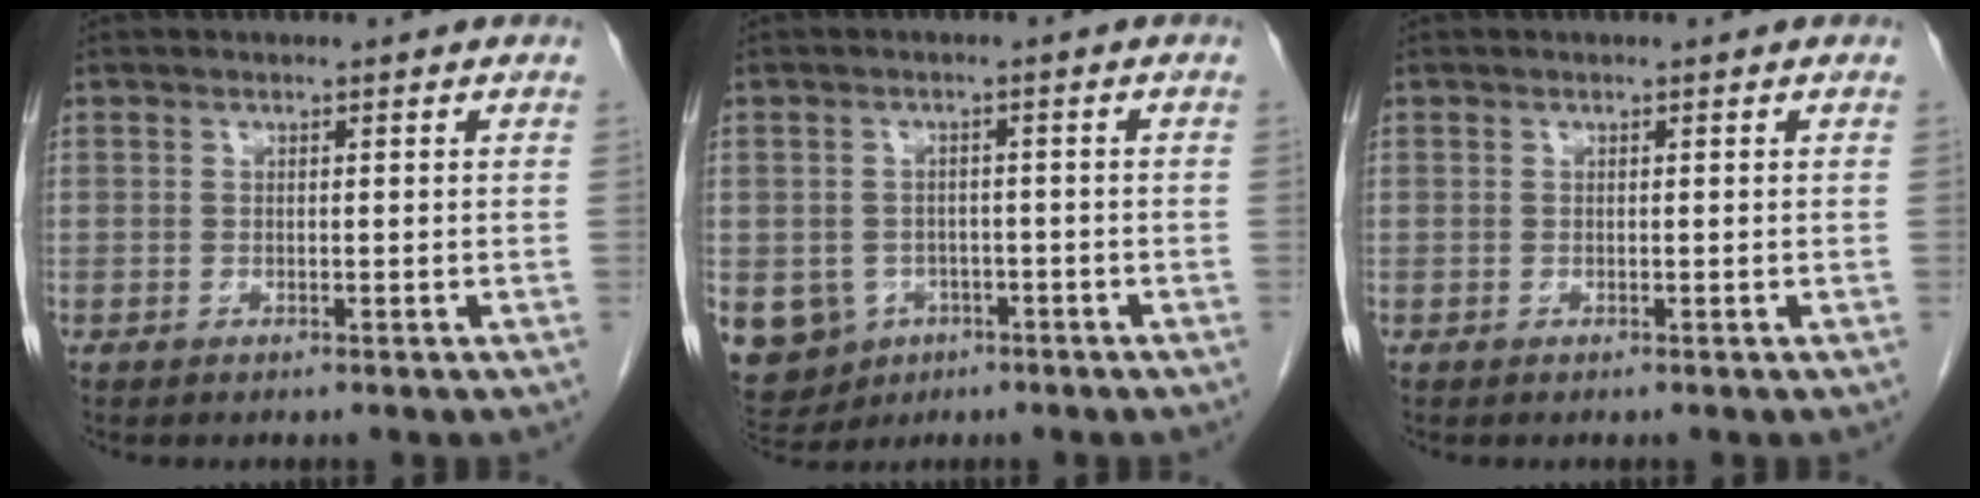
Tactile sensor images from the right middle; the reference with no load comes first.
{"total": 11.9, "force": [-4.7, 10.2, 3.8], "torque": [-0.111, 0.007, -0.057]}
{"total": 0.0}